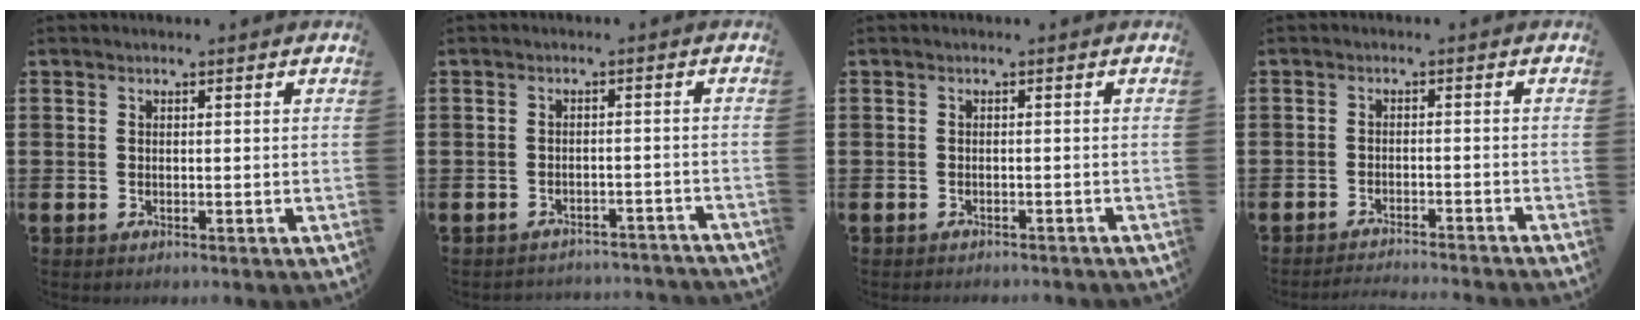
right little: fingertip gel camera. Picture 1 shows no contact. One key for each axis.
{"total": 2.0, "fx": -2.0, "fy": 0.0, "fz": -0.1, "tx": -0.004, "ty": 0.004, "tz": -0.043}
{"total": 0.7, "fx": -0.7, "fy": 0.0, "fz": 0.0, "tx": 0.000, "ty": -0.001, "tz": -0.014}
{"total": 1.8, "fx": -1.8, "fy": -0.3, "fz": 0.1, "tx": -0.002, "ty": 0.004, "tz": -0.036}